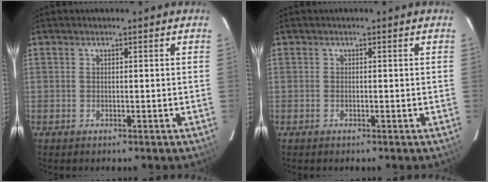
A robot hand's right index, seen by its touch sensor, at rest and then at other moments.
{"total": 0.0}